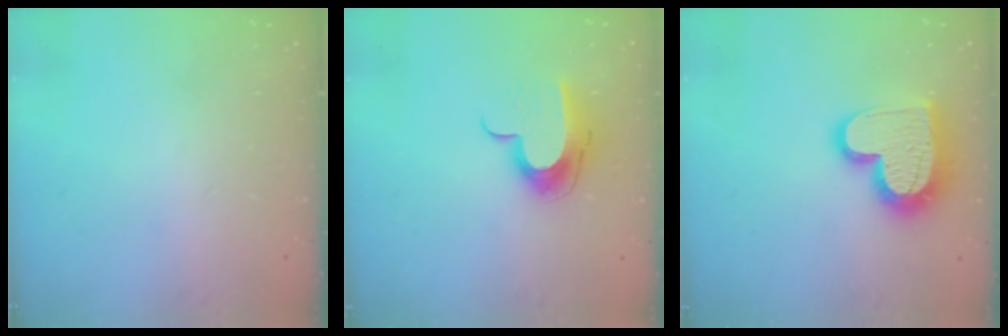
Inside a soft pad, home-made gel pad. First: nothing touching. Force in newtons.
{"total": 11.2, "press": 11.1, "slide": 0.7}
{"total": 17.2, "press": 17.2, "slide": 1.2}